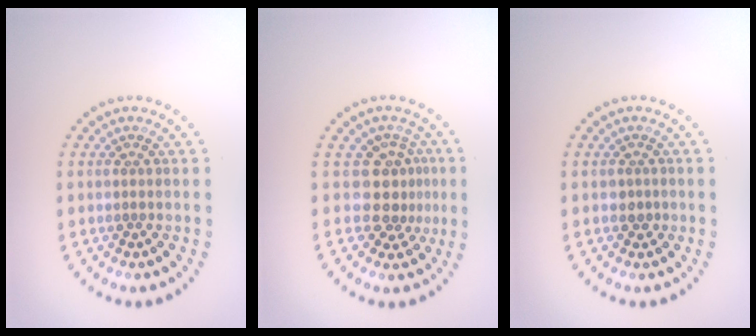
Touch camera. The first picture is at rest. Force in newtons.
{"total": 3.0, "press": 2.0, "slide": 2.2}
{"total": 1.0, "press": 0.8, "slide": 0.5}